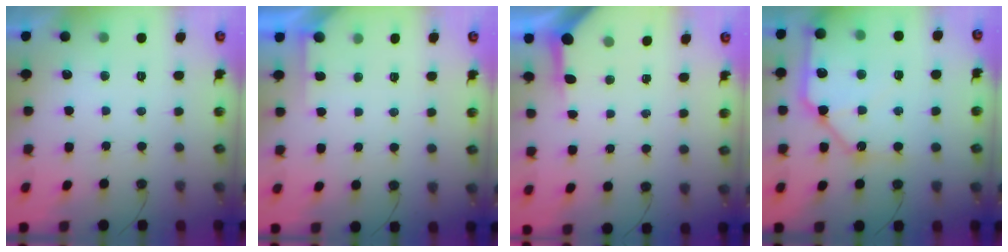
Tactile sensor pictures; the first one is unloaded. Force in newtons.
{"total": 2.8, "press": 2.8, "slide": 0.2}
{"total": 4.0, "press": 3.9, "slide": 0.2}
{"total": 15.9, "press": 15.9, "slide": 1.3}